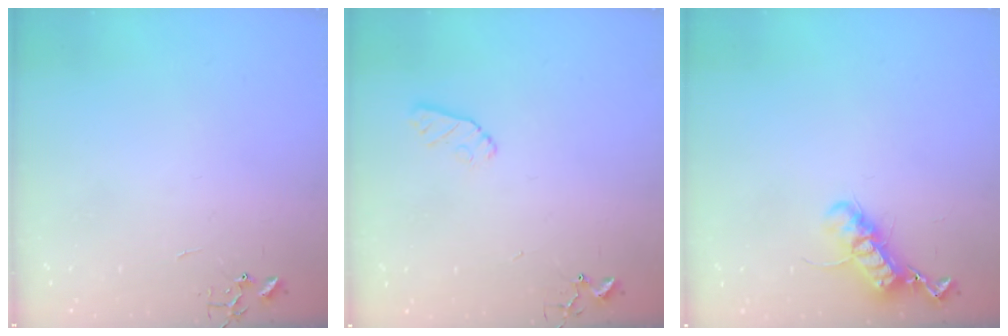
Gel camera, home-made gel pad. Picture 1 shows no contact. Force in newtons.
{"total": 7.2, "press": 7.1, "slide": 0.8}
{"total": 12.2, "press": 12.2, "slide": 0.9}